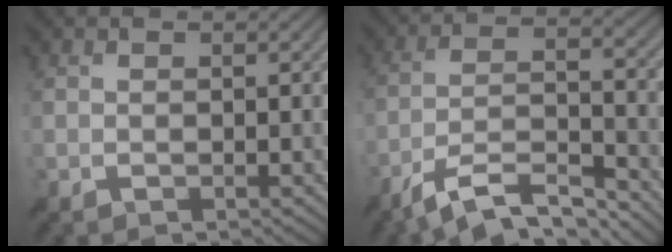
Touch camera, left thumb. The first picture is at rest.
{"total": 10.5, "force": [-8.0, 2.4, 6.4], "torque": [-0.118, 0.003, -0.146]}